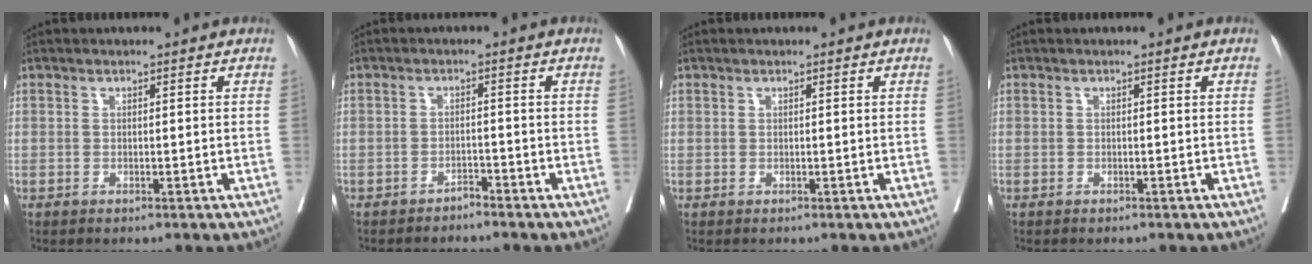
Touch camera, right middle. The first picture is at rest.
{"total": 2.6, "force": [-2.5, 0.2, 0.6], "torque": [0.000, -0.001, -0.038]}
{"total": 0.0}
{"total": 1.3, "force": [-1.2, 0.2, 0.5], "torque": [-0.005, 0.000, -0.017]}